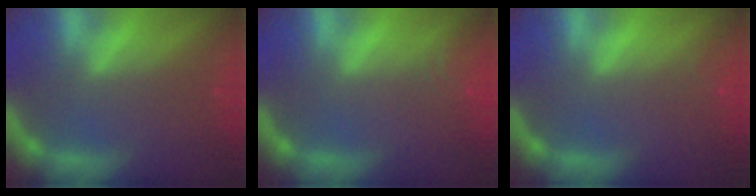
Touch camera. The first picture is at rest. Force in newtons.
{"total": 2.4}
{"total": 0.9}